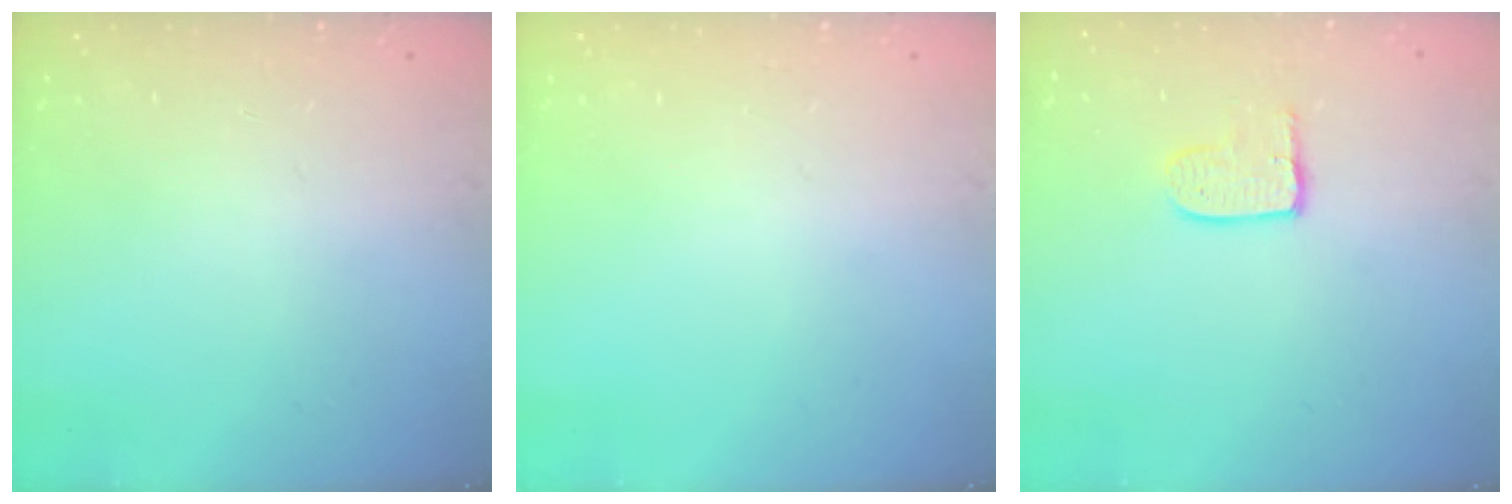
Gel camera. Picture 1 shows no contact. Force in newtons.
{"total": 0.0}
{"total": 5.7, "press": 5.7, "slide": 0.5}